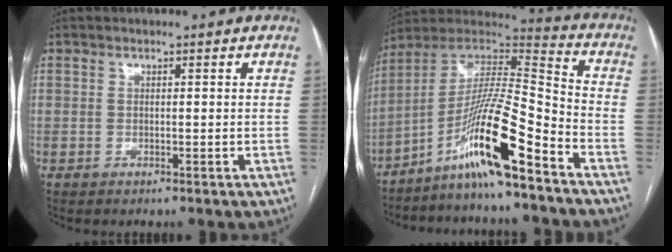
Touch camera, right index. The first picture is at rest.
{"total": 15.5, "force": [-9.7, -0.1, 12.1], "torque": [-0.232, 0.003, -0.175]}